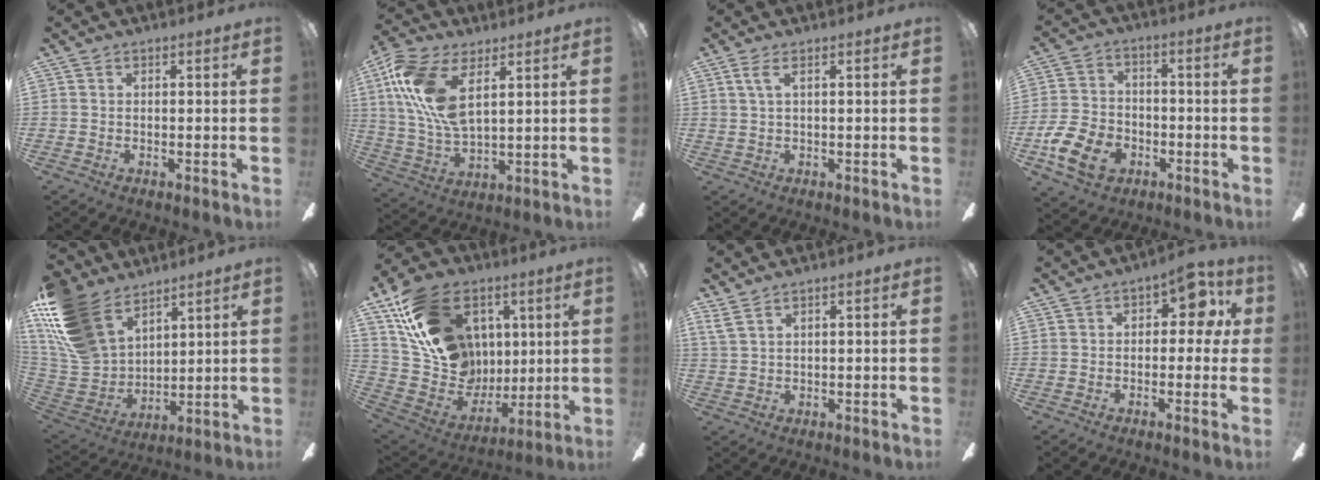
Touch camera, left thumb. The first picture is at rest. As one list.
[{"total": 14.7, "force": [6.7, 6.6, 11.2], "torque": [-0.248, -0.019, 0.123]}, {"total": 4.6, "force": [2.0, 1.3, 3.9], "torque": [-0.083, 0.002, 0.036]}, {"total": 12.7, "force": [-5.7, 9.0, 6.9], "torque": [-0.158, 0.041, -0.103]}, {"total": 21.1, "force": [13.0, 12.4, 11.1], "torque": [-0.266, -0.061, 0.246]}, {"total": 24.6, "force": [9.1, 18.1, 14.0], "torque": [-0.263, -0.026, 0.185]}, {"total": 2.7, "force": [2.0, 1.0, 1.6], "torque": [-0.036, -0.003, 0.038]}, {"total": 7.5, "force": [2.2, 4.6, 5.6], "torque": [-0.070, -0.005, 0.032]}]